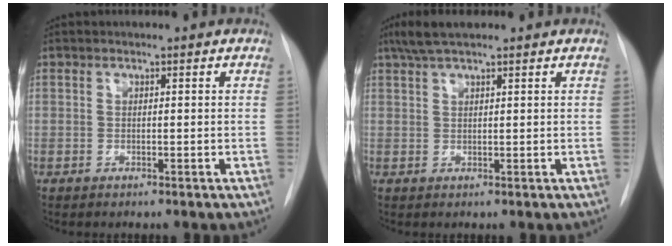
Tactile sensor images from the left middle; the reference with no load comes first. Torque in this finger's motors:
{"motor_torque": [0.49, -0.42, 0.02, 0.02]}